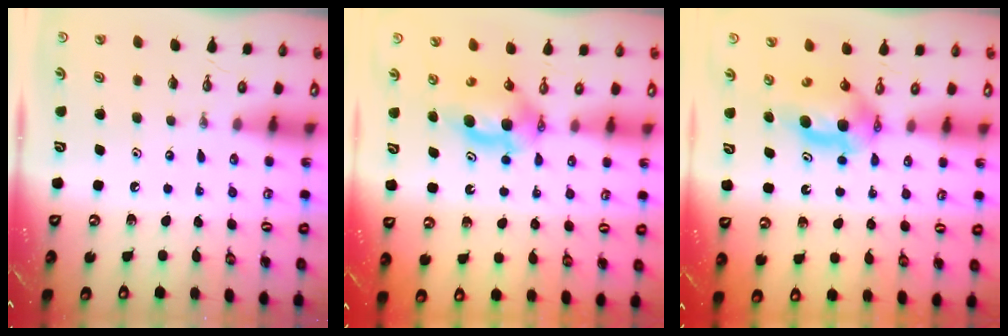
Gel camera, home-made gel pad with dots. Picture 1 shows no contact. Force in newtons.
{"total": 5.7, "press": 5.5, "slide": 1.8}
{"total": 5.8, "press": 5.7, "slide": 1.1}